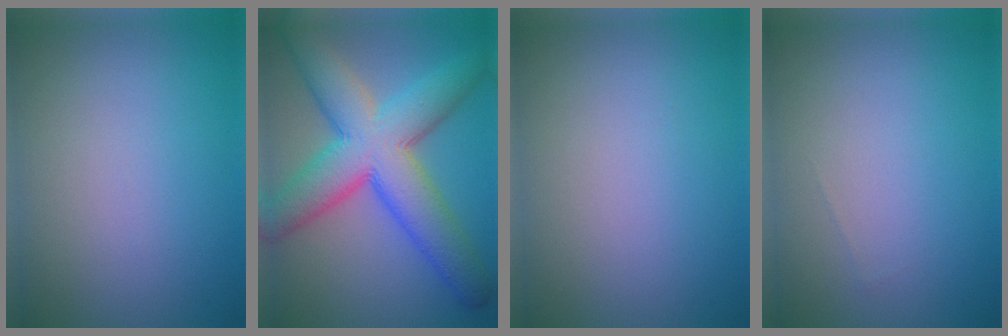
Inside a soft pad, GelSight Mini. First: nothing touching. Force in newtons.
{"total": 10.7, "press": 10.7, "slide": 0.3}
{"total": 0.0}
{"total": 0.0}